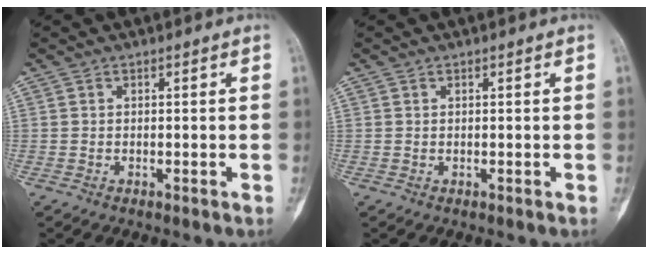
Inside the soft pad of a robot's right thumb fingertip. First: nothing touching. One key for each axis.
{"total": 0.0}